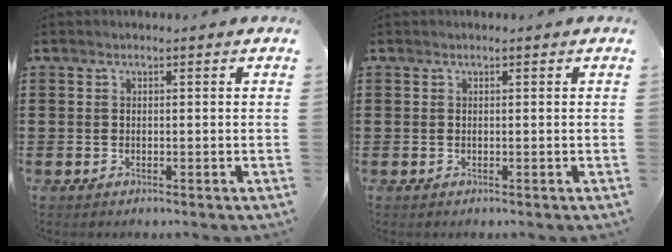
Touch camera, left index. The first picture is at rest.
{"total": 0.0}